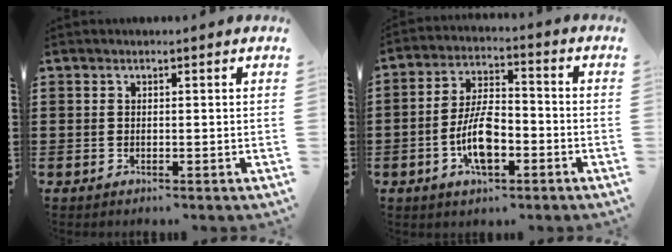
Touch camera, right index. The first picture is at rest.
{"total": 8.5, "force": [-2.9, 3.6, 7.1], "torque": [-0.151, 0.002, -0.057]}